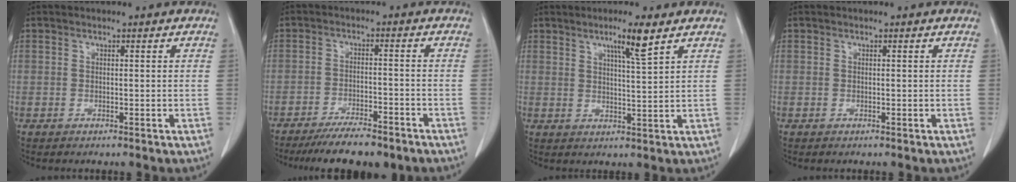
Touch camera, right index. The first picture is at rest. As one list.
[{"total": 10.7, "force": [-8.8, 1.8, 5.7], "torque": [-0.081, -0.016, -0.133]}, {"total": 5.0, "force": [3.1, -0.5, 3.9], "torque": [-0.069, -0.006, 0.053]}, {"total": 0.0}]